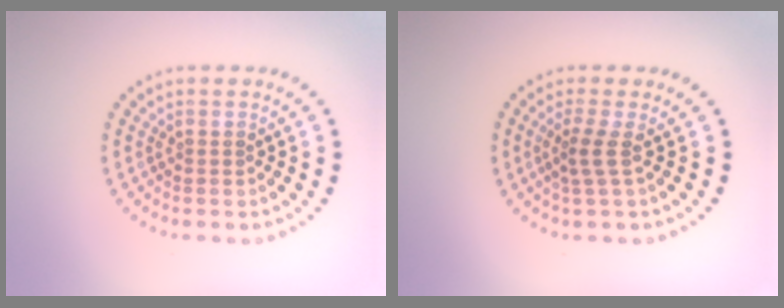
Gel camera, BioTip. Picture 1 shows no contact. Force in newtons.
{"total": 1.9, "press": 1.2, "slide": 1.4}